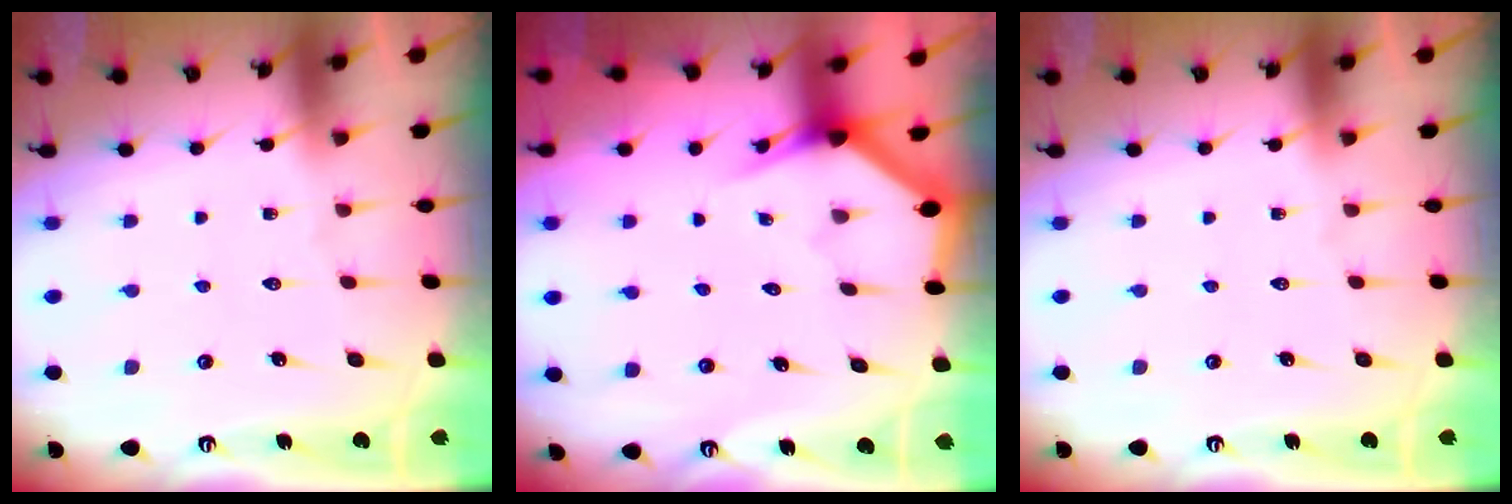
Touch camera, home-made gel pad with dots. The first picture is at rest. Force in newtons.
{"total": 2.9, "press": 2.9, "slide": 0.1}
{"total": 0.0}